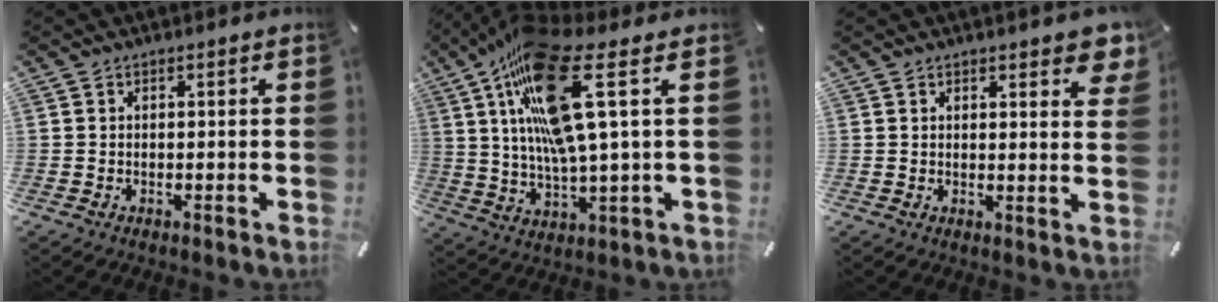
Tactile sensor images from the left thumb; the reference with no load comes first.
{"total": 20.1, "force": [6.9, 4.4, 18.4], "torque": [-0.361, -0.021, 0.102]}
{"total": 4.0, "force": [3.3, 1.1, 1.9], "torque": [-0.014, -0.026, 0.054]}